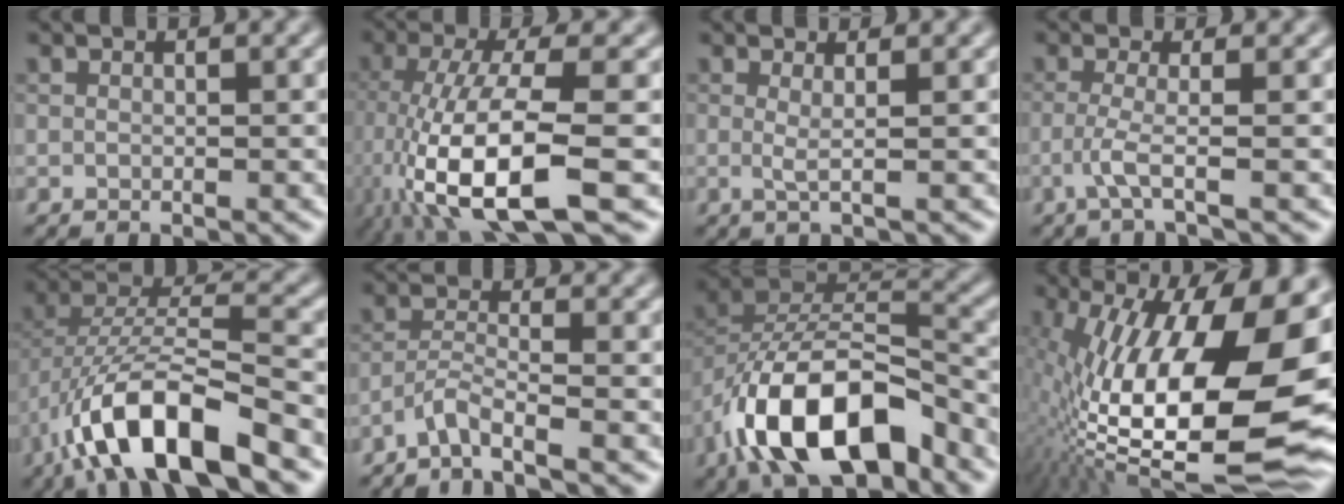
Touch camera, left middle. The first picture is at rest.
{"total": 11.2, "force": [-4.5, 2.9, 9.8], "torque": [-0.194, -0.014, -0.079]}
{"total": 1.6, "force": [0.2, 0.3, 1.5], "torque": [-0.026, -0.005, -0.002]}
{"total": 2.5, "force": [-1.0, 0.2, 2.3], "torque": [-0.048, 0.000, -0.031]}
{"total": 10.6, "force": [-5.9, 3.3, 8.1], "torque": [-0.151, 0.008, -0.107]}
{"total": 2.6, "force": [-2.1, 0.0, 1.6], "torque": [-0.031, 0.005, -0.050]}
{"total": 12.1, "force": [-6.5, 5.4, 8.7], "torque": [-0.159, 0.008, -0.127]}
{"total": 20.9, "force": [-0.2, 8.6, 19.1], "torque": [-0.323, -0.028, 0.000]}